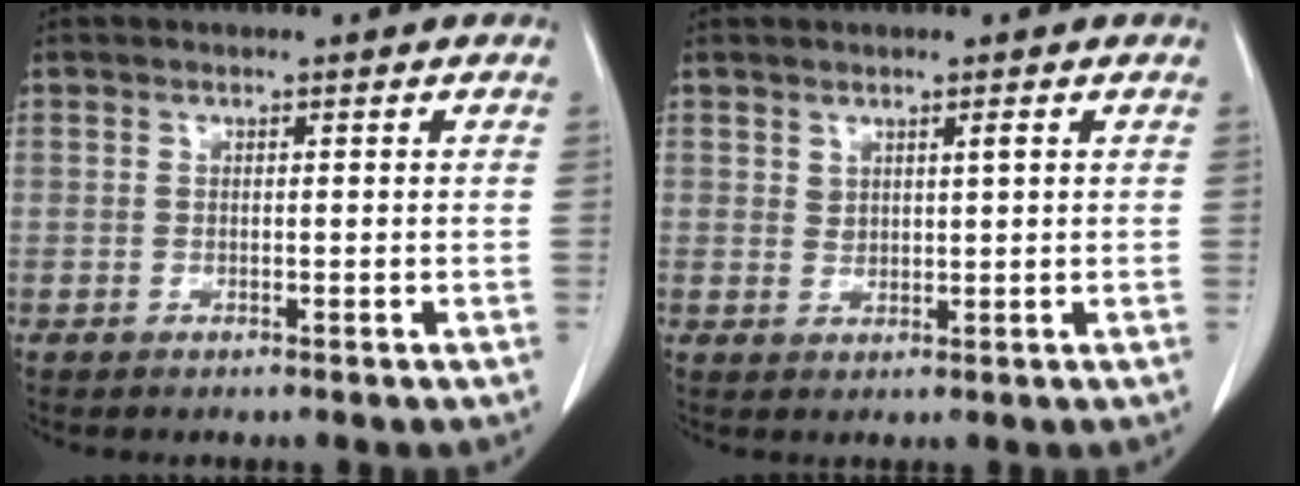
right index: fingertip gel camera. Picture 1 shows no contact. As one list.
[{"total": 1.7, "force": [0.9, 0.5, 1.3], "torque": [-0.023, -0.003, 0.018]}]